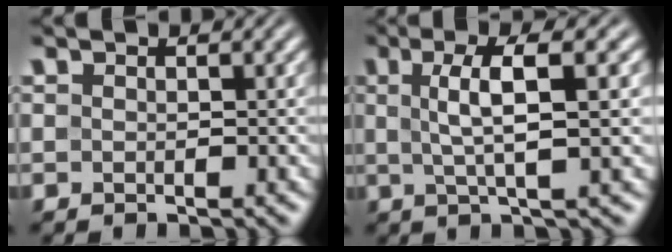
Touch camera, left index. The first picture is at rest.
{"total": 5.9, "force": [1.3, 1.3, 5.6], "torque": [-0.097, 0.010, 0.021]}